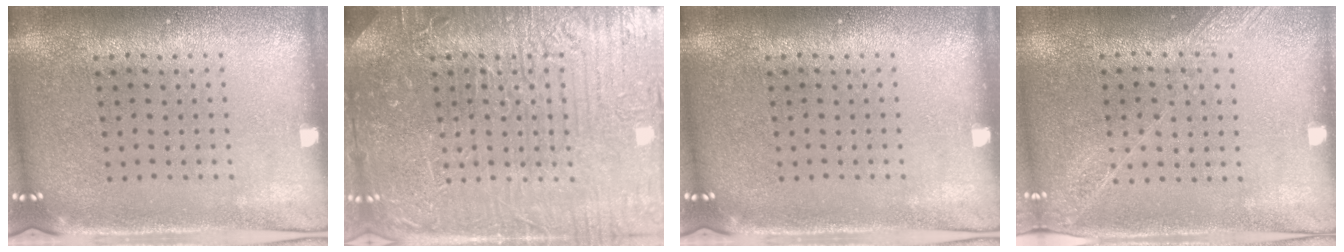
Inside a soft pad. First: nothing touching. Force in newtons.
{"total": 7.6, "press": 7.5, "slide": 0.9}
{"total": 0.0}
{"total": 1.3, "press": 1.2, "slide": 0.3}